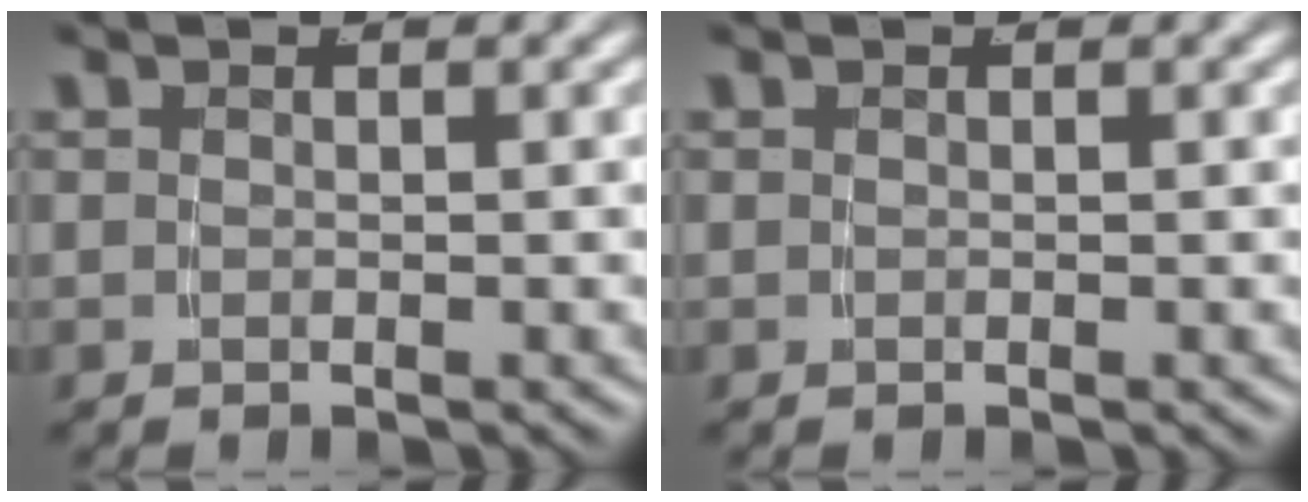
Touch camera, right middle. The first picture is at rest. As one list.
[{"total": 0.0}]